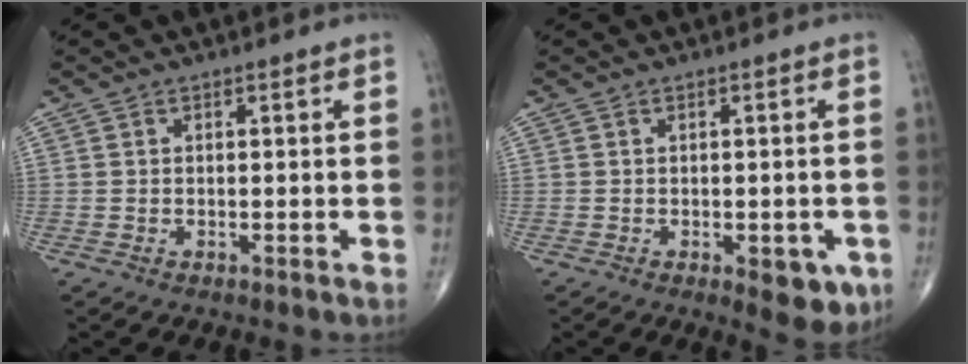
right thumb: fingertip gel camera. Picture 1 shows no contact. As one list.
[{"total": 6.3, "force": [-2.3, 2.8, 5.1], "torque": [-0.044, -0.003, -0.020]}]